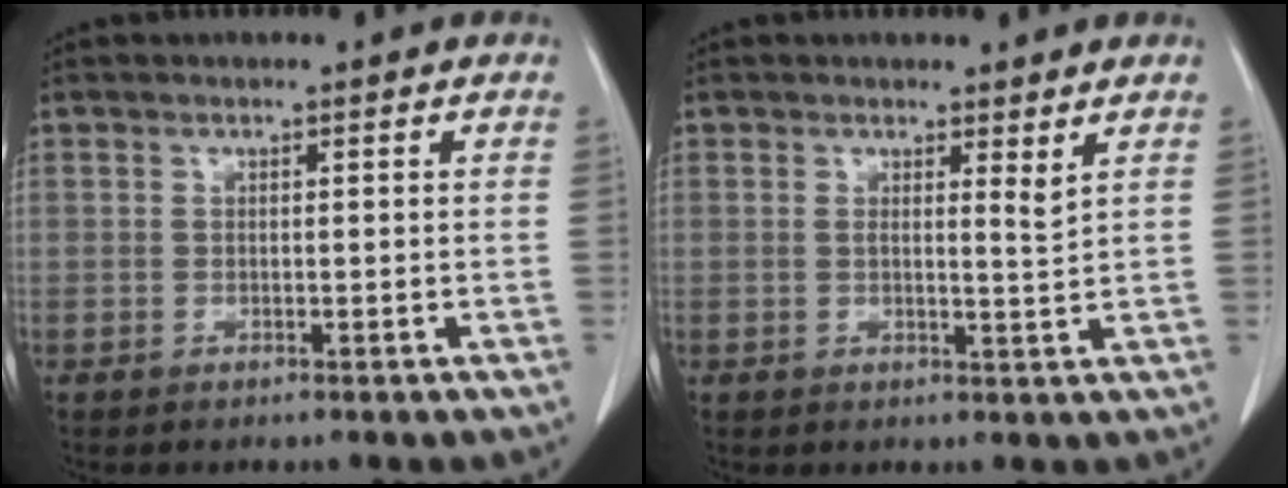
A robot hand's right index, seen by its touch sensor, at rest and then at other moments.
{"total": 1.8, "force": [1.3, -0.1, 1.3], "torque": [-0.021, -0.011, 0.018]}